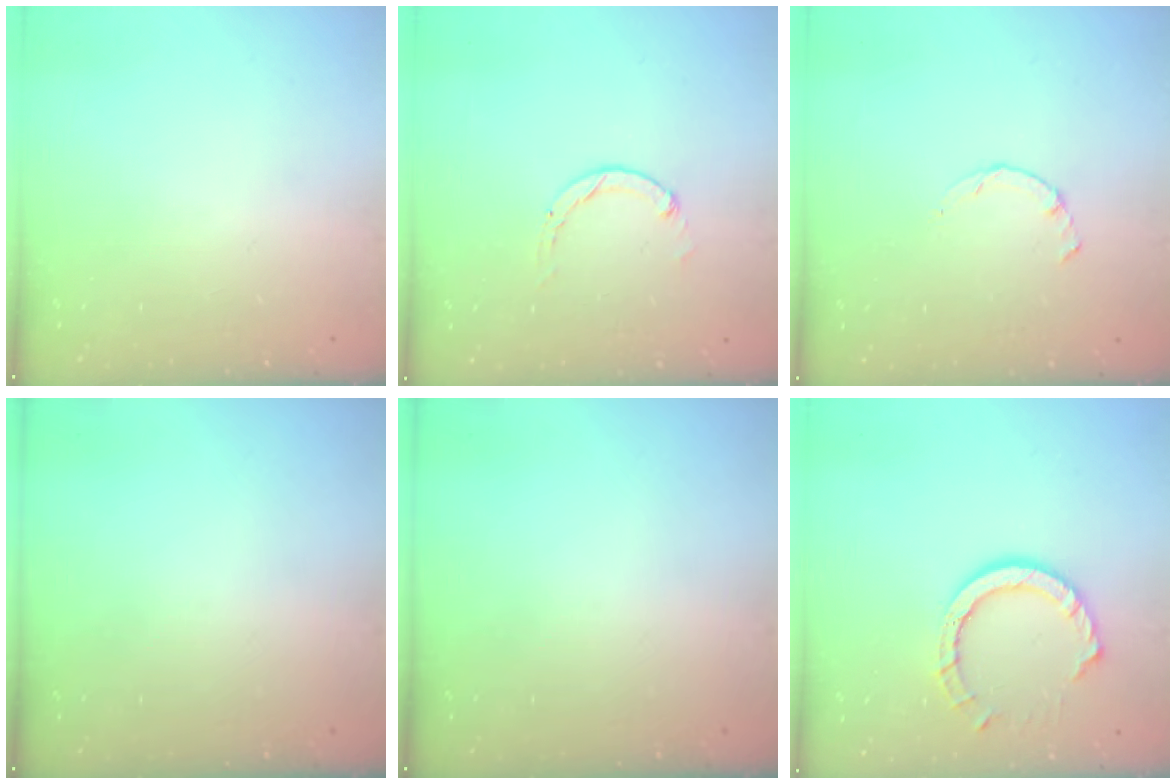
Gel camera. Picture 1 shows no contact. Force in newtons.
{"total": 1.2, "press": 1.2, "slide": 0.3}
{"total": 0.8, "press": 0.7, "slide": 0.2}
{"total": 0.0}
{"total": 0.0}
{"total": 9.4, "press": 9.3, "slide": 0.7}